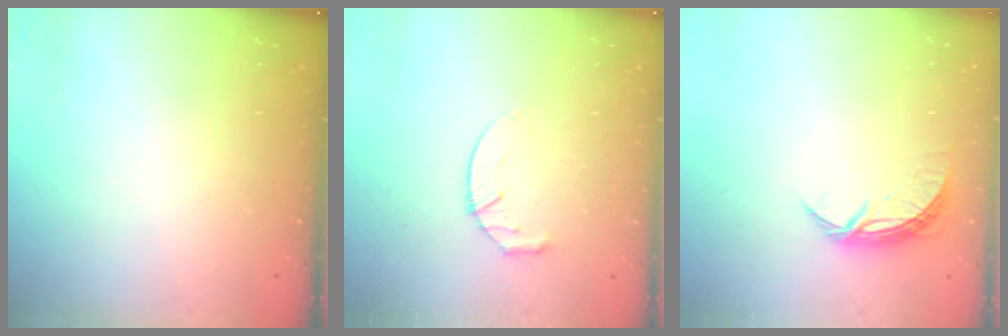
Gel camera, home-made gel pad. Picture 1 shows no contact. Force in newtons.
{"total": 6.8, "press": 6.8, "slide": 0.8}
{"total": 6.8, "press": 6.8, "slide": 0.5}